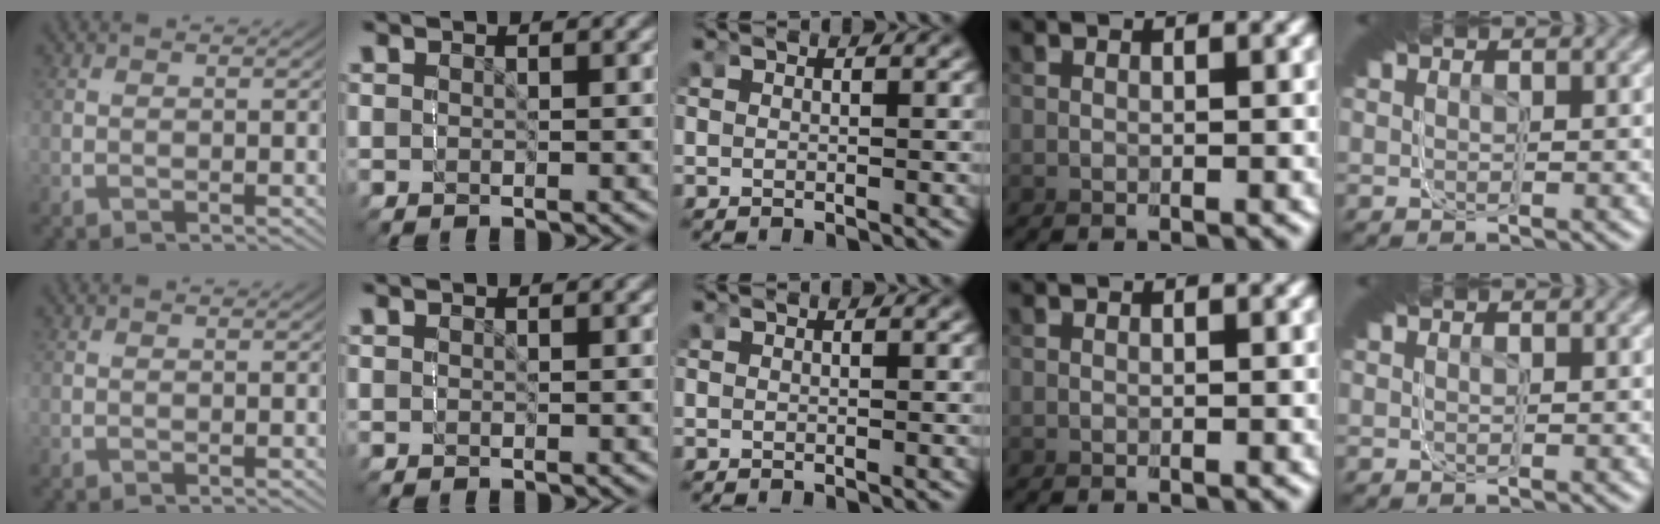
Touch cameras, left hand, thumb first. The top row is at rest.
{}